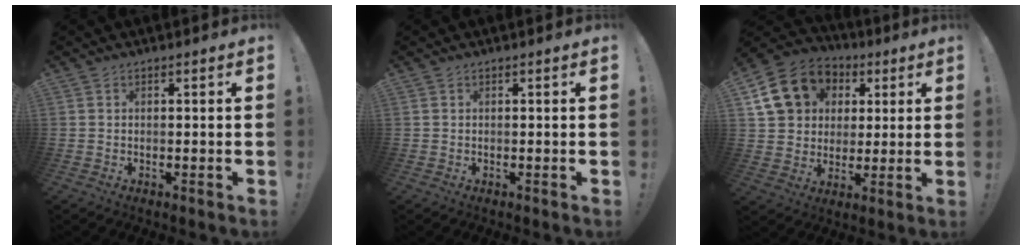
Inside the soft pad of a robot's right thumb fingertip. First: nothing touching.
{"total": 0.0}
{"total": 16.1, "force": [5.9, 13.3, 7.0], "torque": [-0.107, -0.010, 0.130]}